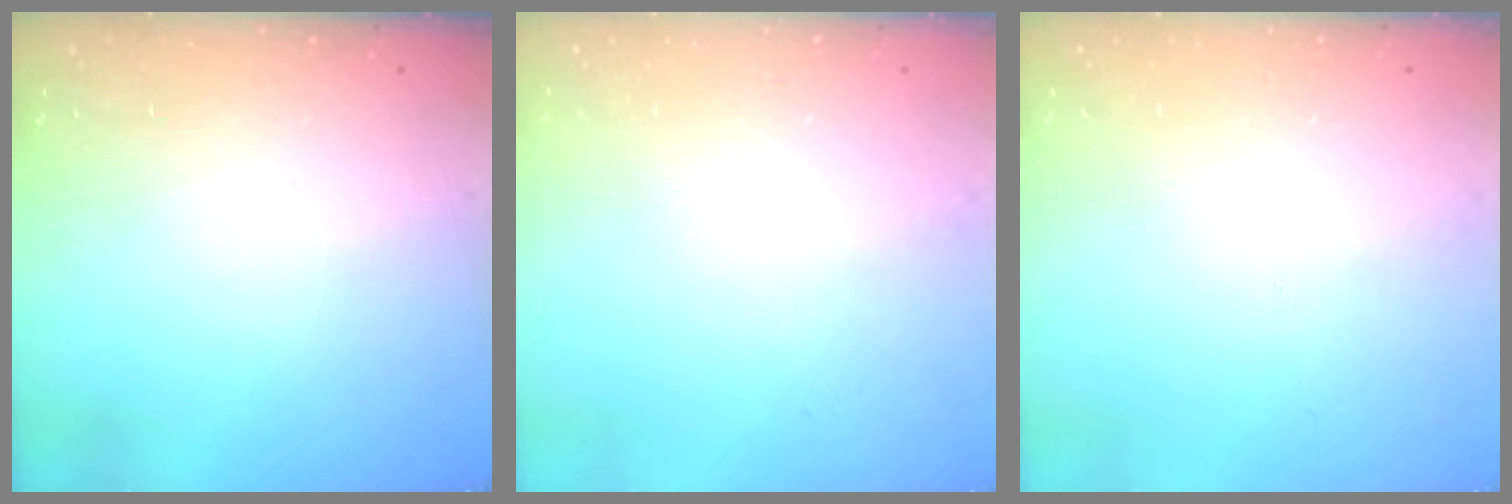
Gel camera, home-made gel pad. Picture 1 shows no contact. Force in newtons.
{"total": 0.0}
{"total": 0.0}